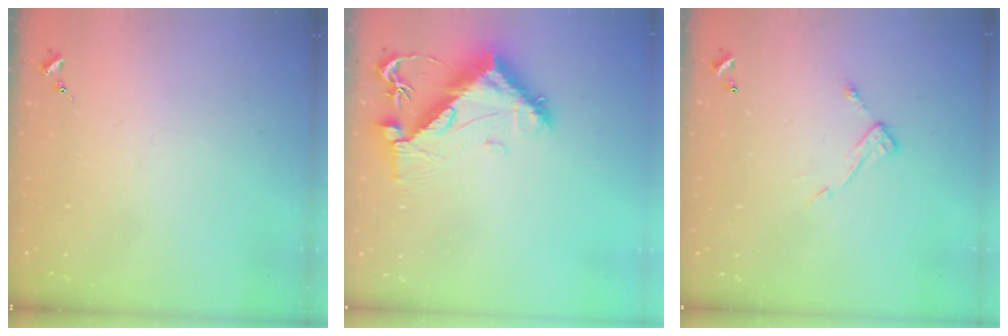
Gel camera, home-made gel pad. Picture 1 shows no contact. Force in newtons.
{"total": 11.0, "press": 10.9, "slide": 1.0}
{"total": 7.5, "press": 7.5, "slide": 0.2}